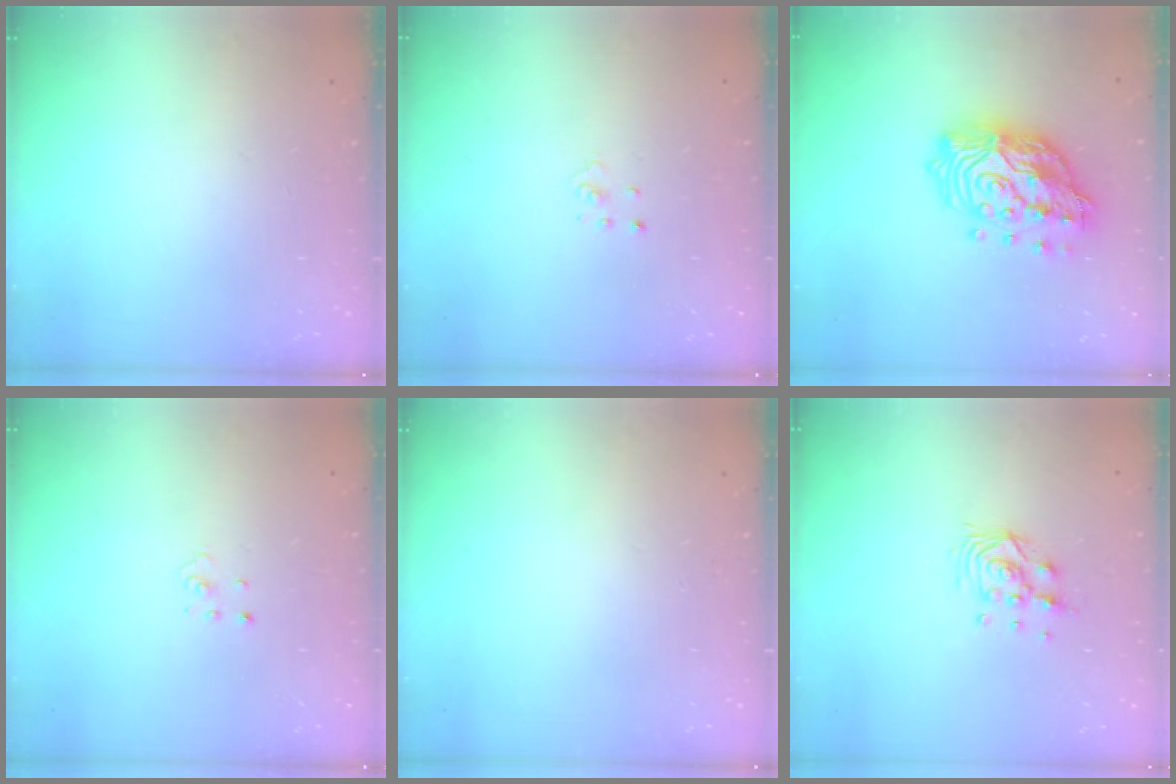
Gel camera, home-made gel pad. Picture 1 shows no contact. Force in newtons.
{"total": 1.1, "press": 1.1, "slide": 0.1}
{"total": 20.2, "press": 20.1, "slide": 2.1}
{"total": 1.1, "press": 1.1, "slide": 0.1}
{"total": 0.0}
{"total": 8.6, "press": 8.5, "slide": 0.9}